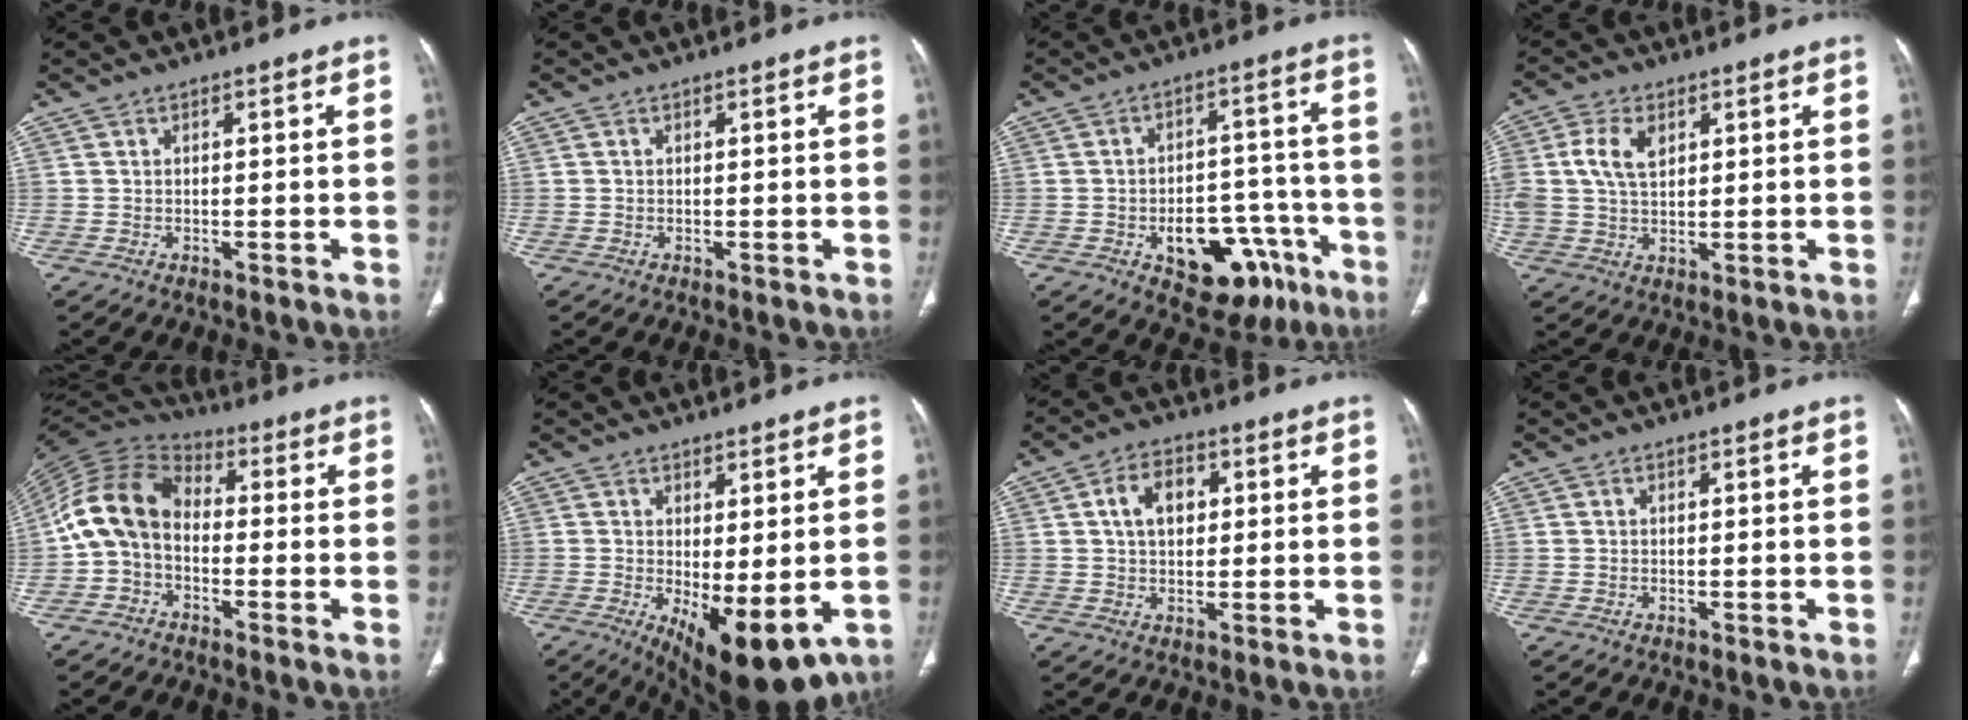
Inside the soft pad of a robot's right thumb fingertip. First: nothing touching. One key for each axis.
{"total": 0.0}
{"total": 15.5, "fx": -7.4, "fy": 9.5, "fz": 9.8, "tx": -0.089, "ty": 0.053, "tz": -0.090}
{"total": 7.3, "fx": 2.2, "fy": 4.4, "fz": 5.4, "tx": -0.109, "ty": 0.001, "tz": 0.044}
{"total": 12.2, "fx": -1.5, "fy": 8.9, "fz": 8.2, "tx": -0.154, "ty": 0.041, "tz": -0.045}
{"total": 11.2, "fx": -2.6, "fy": 4.3, "fz": 10.0, "tx": -0.147, "ty": -0.020, "tz": -0.020}
{"total": 7.1, "fx": 1.6, "fy": 4.9, "fz": 4.9, "tx": -0.063, "ty": 0.008, "tz": 0.024}
{"total": 0.0}